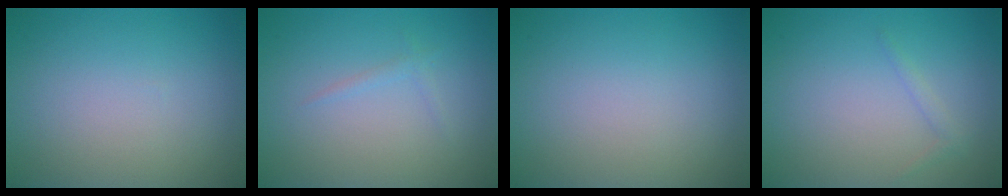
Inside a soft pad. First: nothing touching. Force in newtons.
{"total": 0.8, "press": 0.8, "slide": 0.0}
{"total": 0.0}
{"total": 0.8, "press": 0.8, "slide": 0.1}